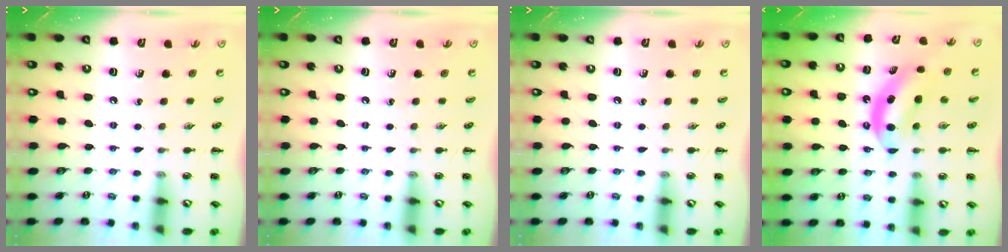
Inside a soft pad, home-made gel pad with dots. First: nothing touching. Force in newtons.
{"total": 0.0}
{"total": 0.0}
{"total": 6.7, "press": 6.6, "slide": 1.0}